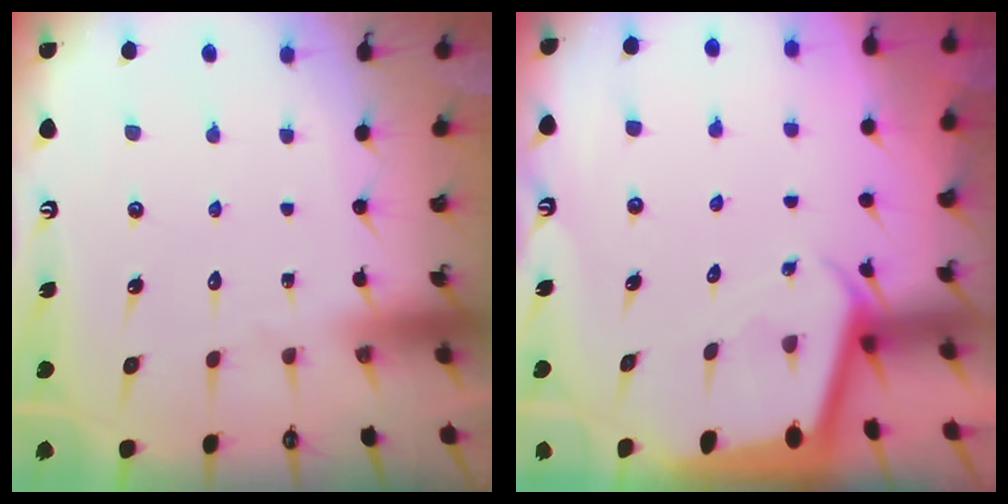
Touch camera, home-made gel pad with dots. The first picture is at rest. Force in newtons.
{"total": 2.1, "press": 2.1, "slide": 0.2}